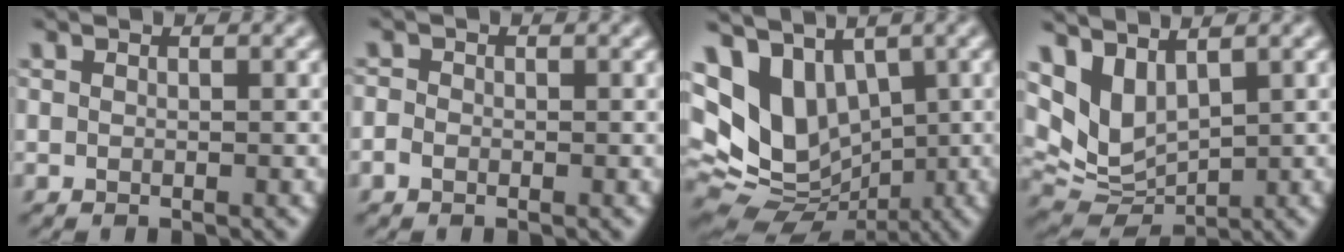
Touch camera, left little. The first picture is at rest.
{"total": 1.4, "force": [-0.6, 1.2, 0.5], "torque": [-0.006, 0.001, -0.014]}
{"total": 10.6, "force": [2.1, 7.6, 7.0], "torque": [-0.143, 0.005, 0.051]}
{"total": 5.2, "force": [2.7, 2.8, 3.4], "torque": [-0.083, -0.012, 0.061]}